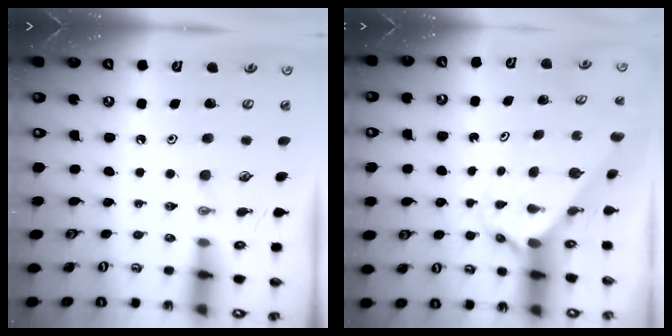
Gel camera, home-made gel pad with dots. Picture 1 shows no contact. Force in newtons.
{"total": 1.6, "press": 1.6, "slide": 0.1}